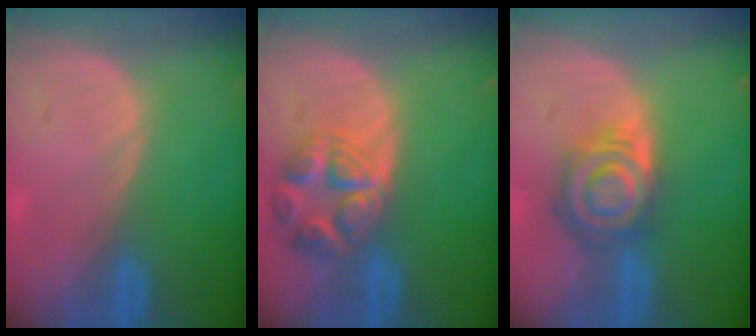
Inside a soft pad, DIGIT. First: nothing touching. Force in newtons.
{"total": 7.9, "press": 7.0, "slide": 3.6}
{"total": 8.1, "press": 7.2, "slide": 3.9}